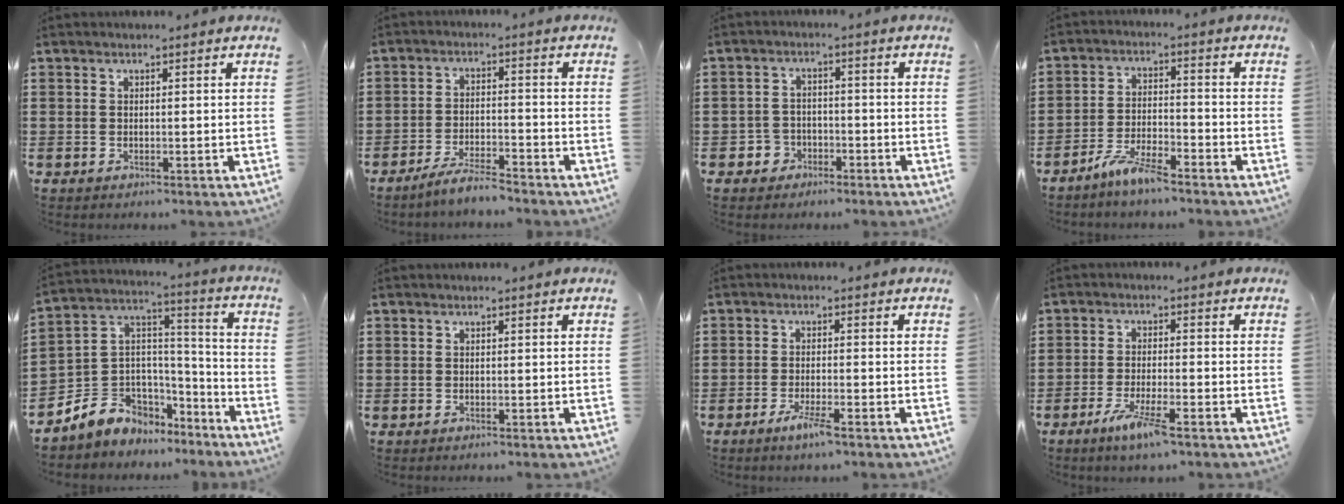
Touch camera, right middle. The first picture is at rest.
{"total": 4.4, "force": [-4.1, 0.2, 1.6], "torque": [-0.033, 0.000, -0.081]}
{"total": 2.8, "force": [-2.1, 1.8, 0.2], "torque": [-0.013, 0.005, -0.047]}
{"total": 5.7, "force": [-4.7, 0.8, 3.0], "torque": [-0.068, 0.001, -0.091]}
{"total": 5.9, "force": [-3.4, 4.8, -0.6], "torque": [-0.032, -0.012, -0.071]}
{"total": 0.0}
{"total": 3.5, "force": [-2.1, 0.4, 2.8], "torque": [-0.050, -0.004, -0.037]}
{"total": 5.3, "force": [-3.1, 0.6, 4.2], "torque": [-0.084, -0.010, -0.055]}